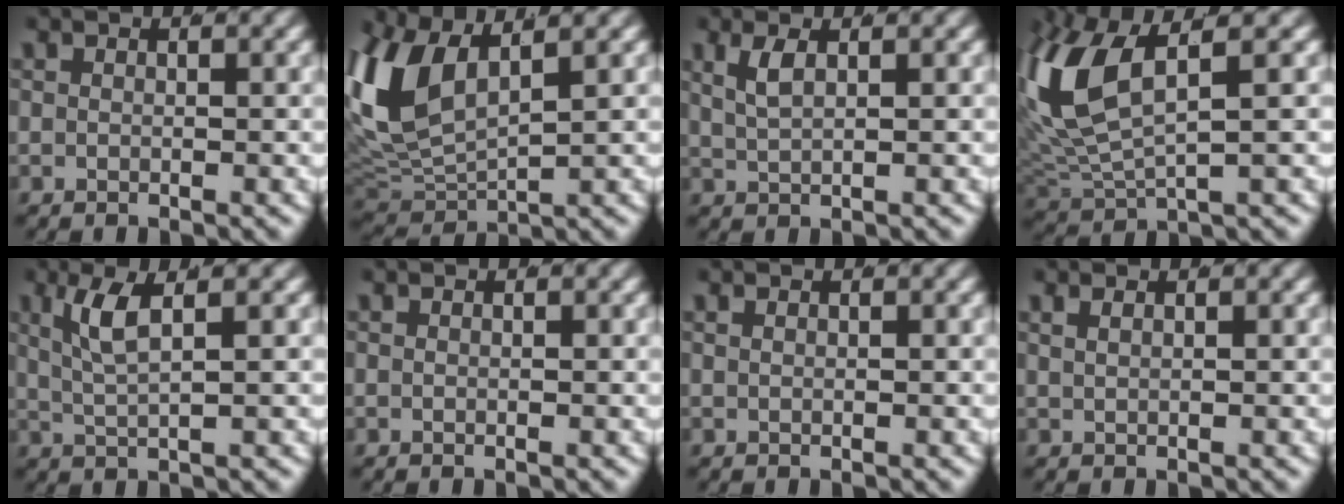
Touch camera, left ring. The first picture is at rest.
{"total": 7.4, "force": [2.0, 4.8, 5.3], "torque": [-0.151, -0.006, 0.046]}
{"total": 1.5, "force": [0.8, 0.0, 1.2], "torque": [-0.033, -0.005, 0.027]}
{"total": 7.5, "force": [1.5, 4.4, 5.9], "torque": [-0.150, -0.006, 0.040]}
{"total": 2.8, "force": [1.2, 0.2, 2.5], "torque": [-0.061, -0.004, 0.031]}
{"total": 0.0}
{"total": 0.6, "force": [0.4, -0.4, 0.2], "torque": [0.001, 0.000, 0.008]}
{"total": 0.9, "force": [0.7, -0.4, 0.3], "torque": [-0.006, -0.002, 0.018]}